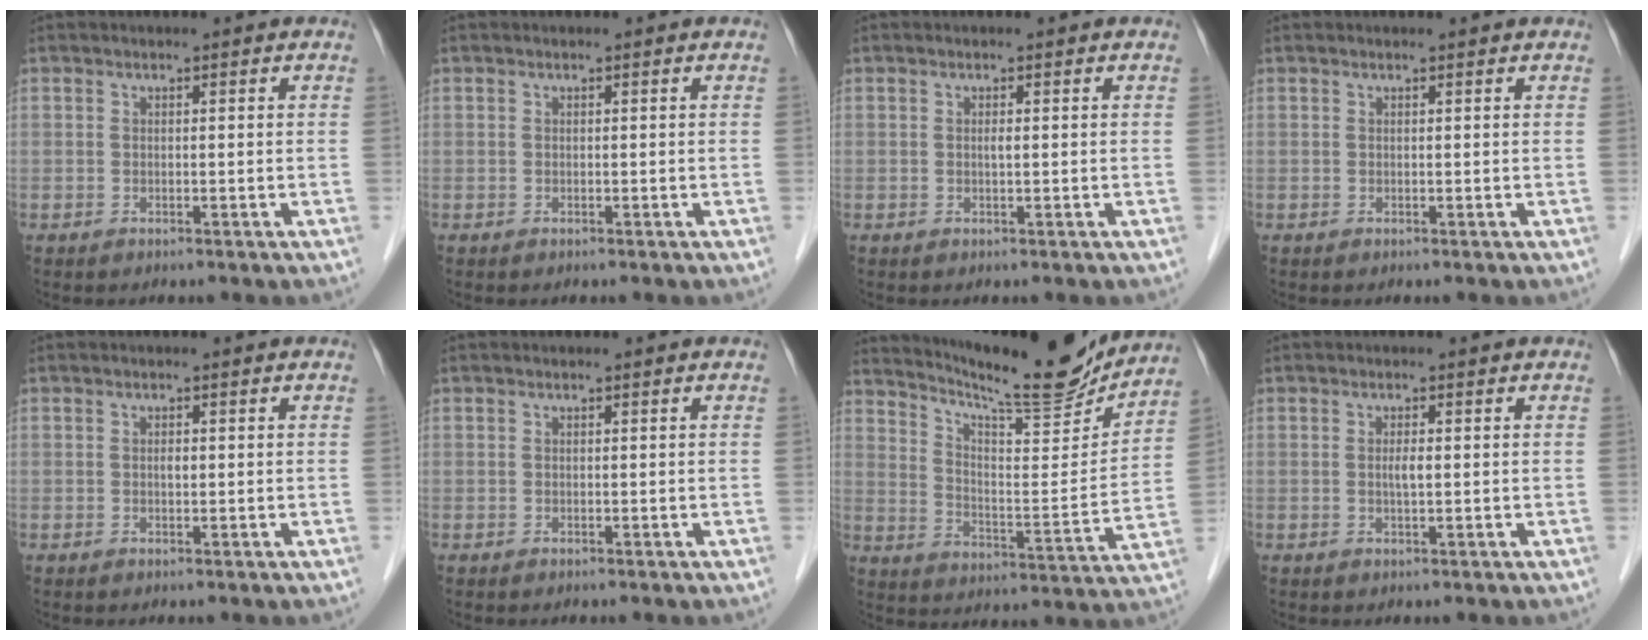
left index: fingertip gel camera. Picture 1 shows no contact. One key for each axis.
{"total": 0.0}
{"total": 0.6, "fx": 0.1, "fy": 0.0, "fz": 0.6, "tx": -0.012, "ty": -0.001, "tz": 0.001}
{"total": 0.6, "fx": 0.6, "fy": 0.0, "fz": 0.1, "tx": -0.006, "ty": 0.005, "tz": 0.008}
{"total": 0.8, "fx": 0.1, "fy": 0.4, "fz": 0.7, "tx": -0.013, "ty": 0.001, "tz": 0.000}
{"total": 0.0}
{"total": 18.3, "fx": 17.1, "fy": 0.9, "fz": 6.5, "tx": -0.115, "ty": -0.041, "tz": 0.250}
{"total": 1.4, "fx": 0.1, "fy": 0.2, "fz": 1.4, "tx": -0.028, "ty": 0.000, "tz": 0.001}